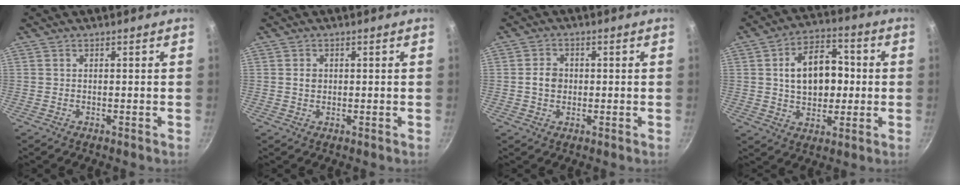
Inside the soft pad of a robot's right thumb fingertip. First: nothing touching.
{"total": 1.8, "force": [0.2, 1.5, 1.0], "torque": [-0.012, 0.003, 0.002]}
{"total": 3.8, "force": [-0.1, 3.1, 2.2], "torque": [-0.023, 0.008, -0.006]}
{"total": 13.8, "force": [1.0, 9.5, 10.0], "torque": [-0.124, 0.018, 0.014]}